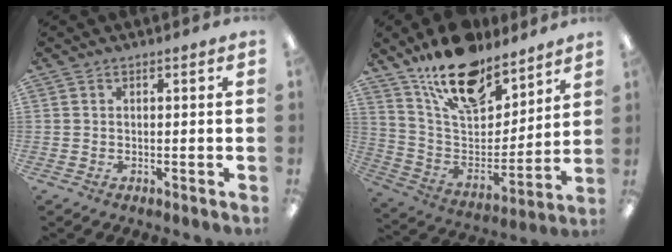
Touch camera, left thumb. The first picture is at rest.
{"total": 19.2, "force": [14.3, 9.0, 9.0], "torque": [-0.160, -0.088, 0.255]}